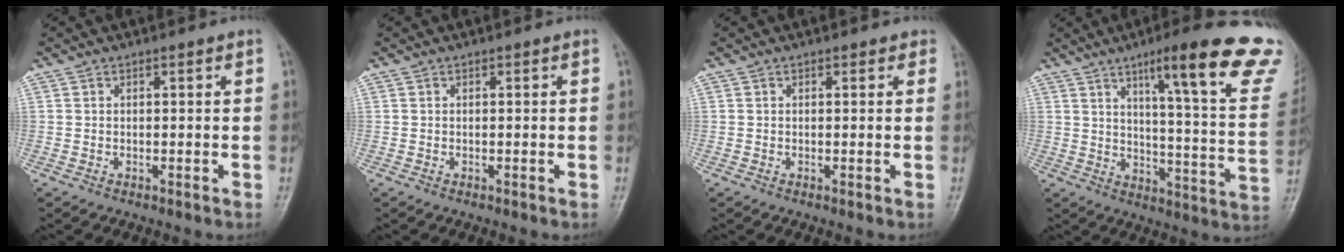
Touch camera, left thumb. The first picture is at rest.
{"total": 0.0}
{"total": 1.1, "force": [0.7, 0.7, 0.5], "torque": [0.007, -0.002, 0.002]}
{"total": 24.4, "force": [15.1, 3.2, 18.9], "torque": [-0.236, -0.066, 0.202]}